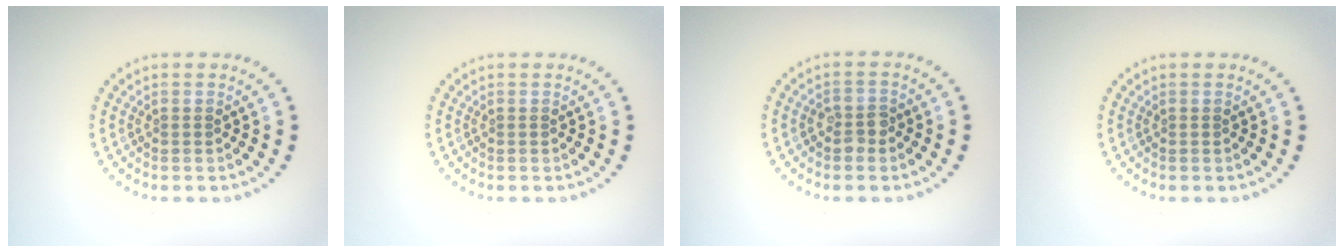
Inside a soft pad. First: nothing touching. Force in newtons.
{"total": 0.0}
{"total": 1.7, "press": 1.7, "slide": 0.4}
{"total": 0.0}